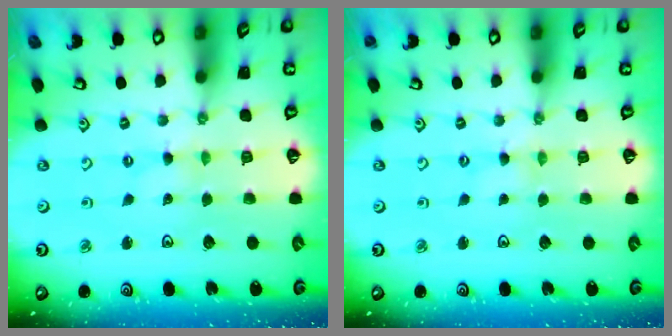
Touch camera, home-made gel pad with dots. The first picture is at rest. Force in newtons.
{"total": 1.2, "press": 1.1, "slide": 0.2}